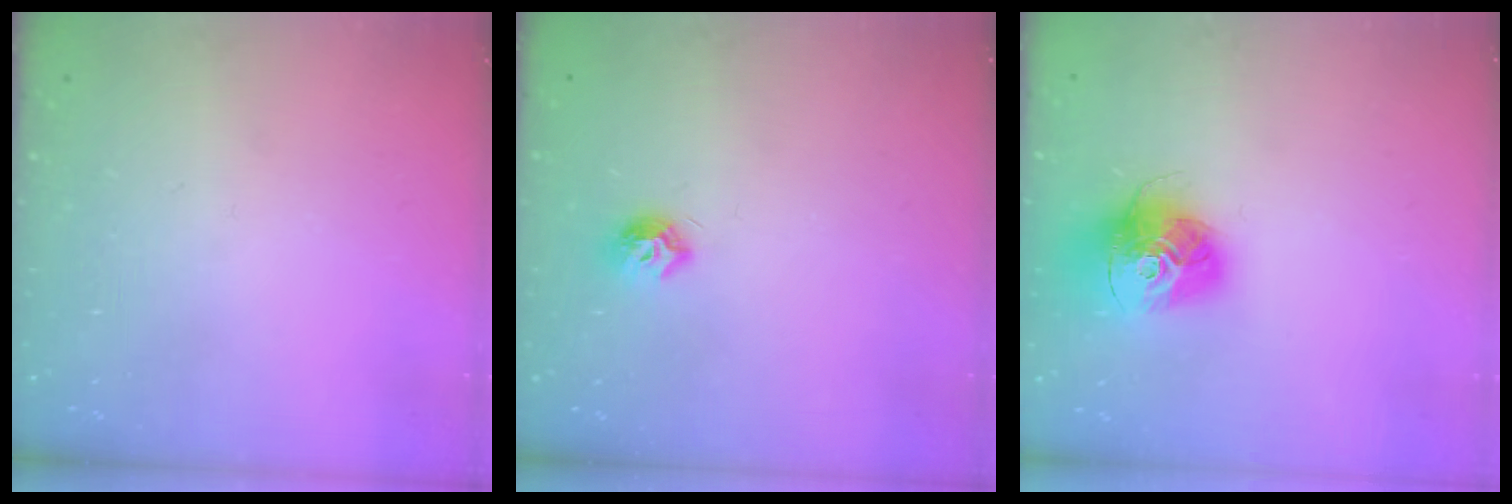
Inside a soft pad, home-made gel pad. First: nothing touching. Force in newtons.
{"total": 6.5, "press": 6.5, "slide": 0.3}
{"total": 16.1, "press": 16.0, "slide": 1.5}